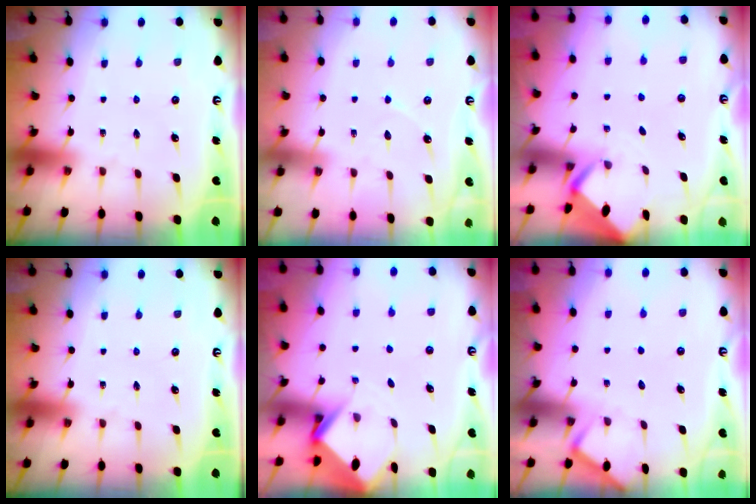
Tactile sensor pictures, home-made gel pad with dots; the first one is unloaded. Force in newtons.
{"total": 3.7, "press": 3.7, "slide": 0.4}
{"total": 2.1, "press": 2.1, "slide": 0.2}
{"total": 0.0}
{"total": 3.6, "press": 3.6, "slide": 0.3}
{"total": 4.5, "press": 4.5, "slide": 0.5}